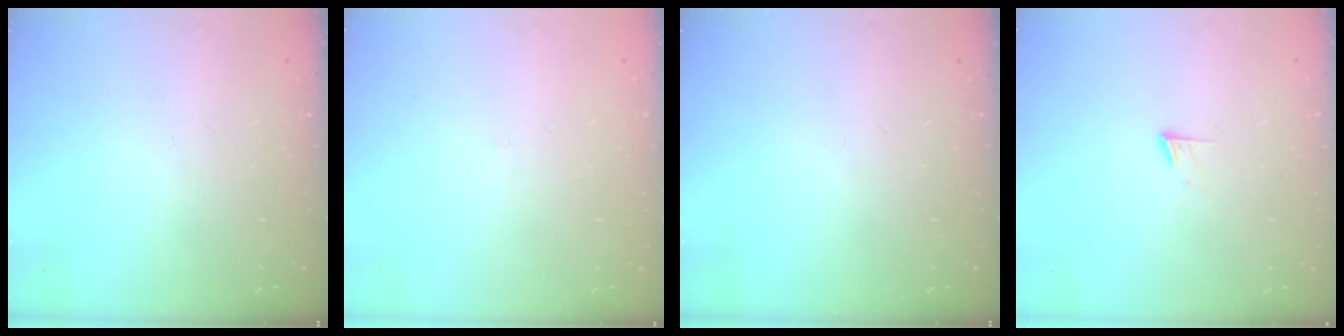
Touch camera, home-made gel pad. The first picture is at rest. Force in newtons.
{"total": 0.9, "press": 0.9, "slide": 0.1}
{"total": 0.0}
{"total": 5.1, "press": 5.1, "slide": 0.6}